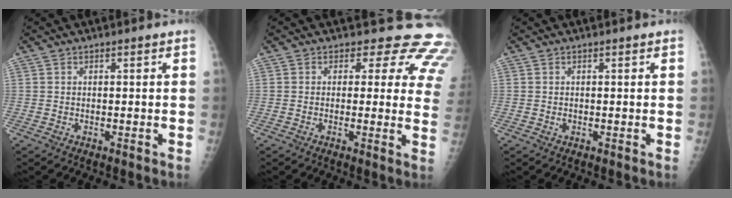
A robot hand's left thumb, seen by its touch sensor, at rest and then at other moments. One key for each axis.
{"total": 13.0, "fx": 9.9, "fy": 7.1, "fz": 4.6, "tx": 0.004, "ty": -0.046, "tz": 0.073}
{"total": 0.6, "fx": 0.1, "fy": 0.5, "fz": 0.3, "tx": -0.001, "ty": 0.001, "tz": 0.001}